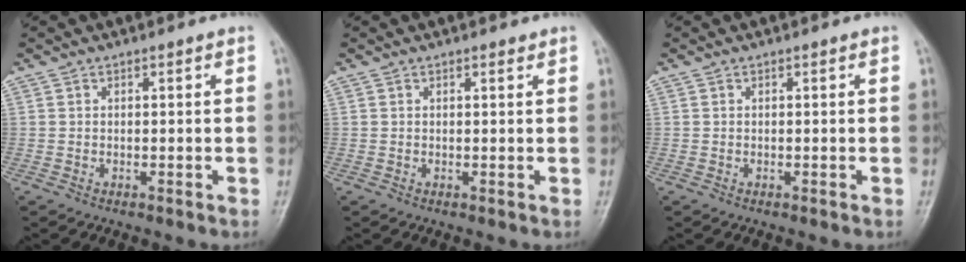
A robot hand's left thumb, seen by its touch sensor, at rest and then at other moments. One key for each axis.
{"total": 0.8, "fx": 0.6, "fy": 0.3, "fz": 0.4, "tx": -0.008, "ty": -0.003, "tz": 0.007}
{"total": 0.0}